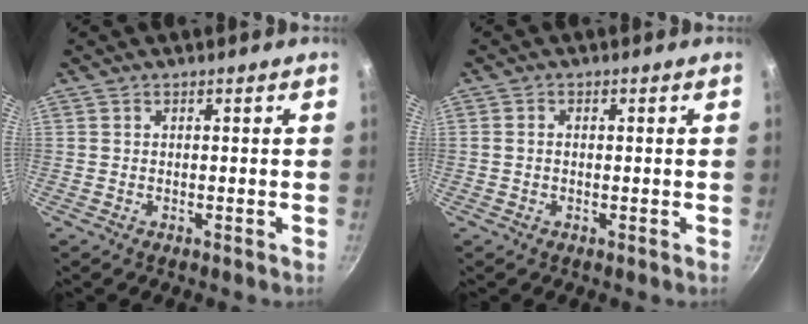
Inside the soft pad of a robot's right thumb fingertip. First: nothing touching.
{"total": 1.1, "force": [-0.1, 0.8, 0.7], "torque": [-0.014, 0.005, -0.003]}